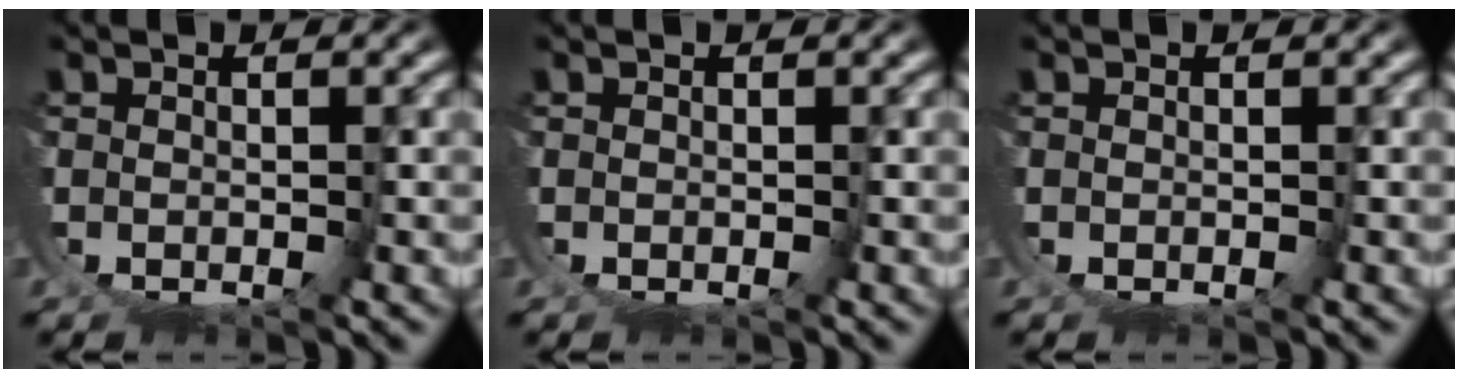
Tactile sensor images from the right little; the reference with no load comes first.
{"total": 0.0}
{"total": 0.0}